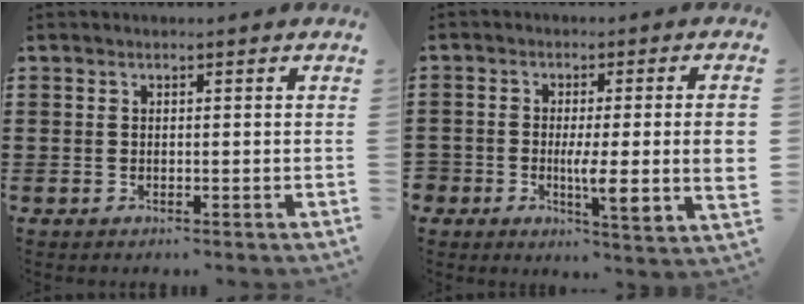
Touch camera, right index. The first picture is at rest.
{"total": 6.4, "force": [-1.1, 1.5, 6.1], "torque": [-0.106, -0.007, -0.022]}